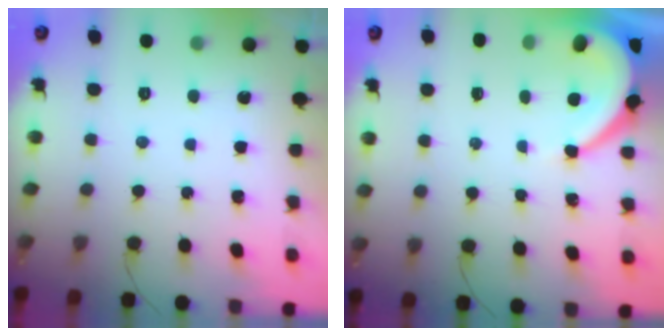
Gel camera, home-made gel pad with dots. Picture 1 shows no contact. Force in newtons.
{"total": 6.3, "press": 6.3, "slide": 0.6}